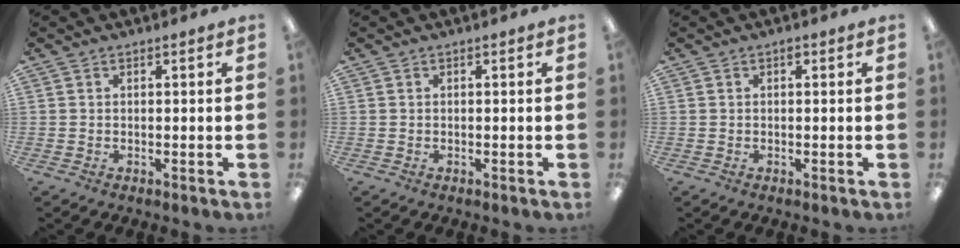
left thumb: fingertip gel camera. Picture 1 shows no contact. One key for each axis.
{"total": 0.0}
{"total": 0.6, "fx": 0.3, "fy": 0.3, "fz": 0.4, "tx": -0.010, "ty": 0.003, "tz": 0.004}